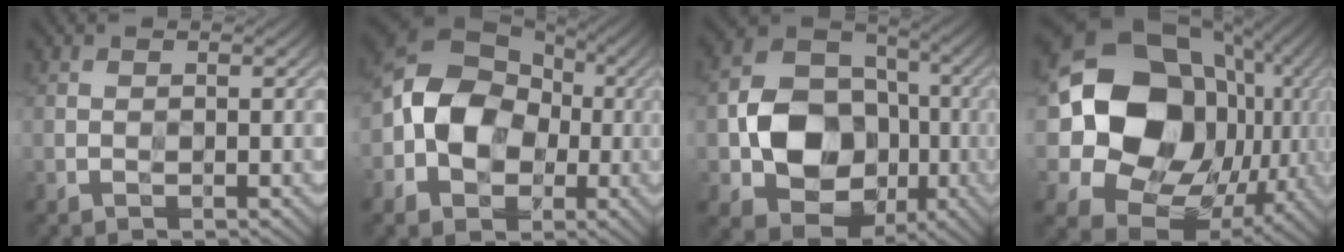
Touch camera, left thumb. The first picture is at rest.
{"total": 10.3, "force": [-1.3, 8.1, 6.3], "torque": [-0.122, 0.002, -0.044]}
{"total": 13.0, "force": [-2.6, 10.3, 7.4], "torque": [-0.138, -0.014, -0.058]}
{"total": 19.9, "force": [0.8, 16.9, 10.4], "torque": [-0.230, -0.027, 0.025]}